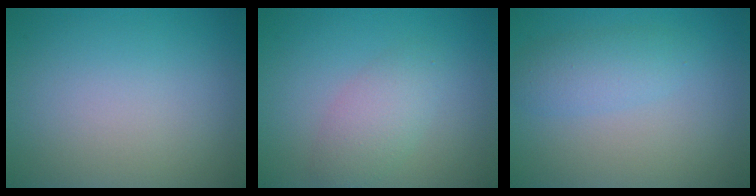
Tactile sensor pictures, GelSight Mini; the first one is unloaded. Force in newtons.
{"total": 2.8, "press": 2.8, "slide": 0.1}
{"total": 2.4, "press": 2.4, "slide": 0.2}